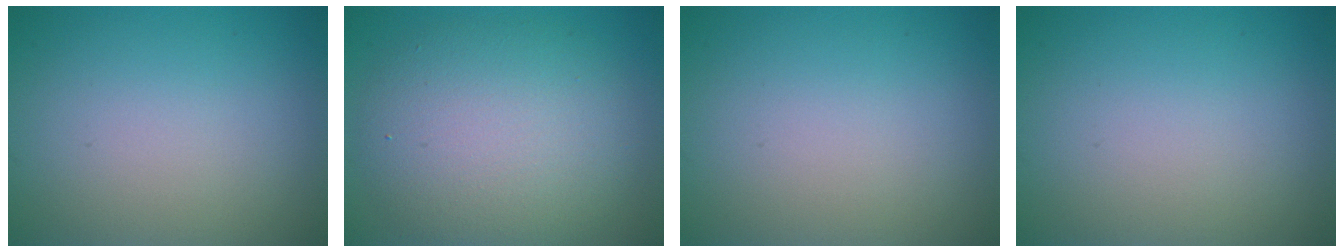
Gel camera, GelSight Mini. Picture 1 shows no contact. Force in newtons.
{"total": 7.8, "press": 7.8, "slide": 0.1}
{"total": 0.0}
{"total": 0.0}